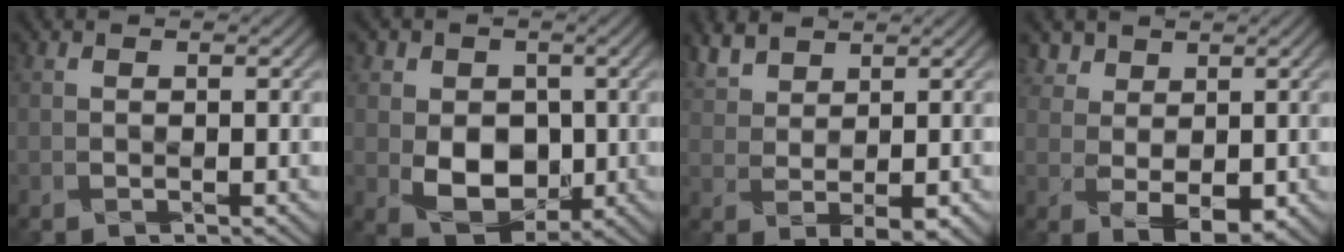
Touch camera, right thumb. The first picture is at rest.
{"total": 7.5, "force": [0.1, 6.3, 4.1], "torque": [-0.091, -0.006, 0.000]}
{"total": 4.5, "force": [2.7, 2.2, 2.8], "torque": [-0.069, 0.008, 0.060]}
{"total": 4.1, "force": [1.7, 3.0, 2.3], "torque": [-0.049, -0.009, 0.038]}